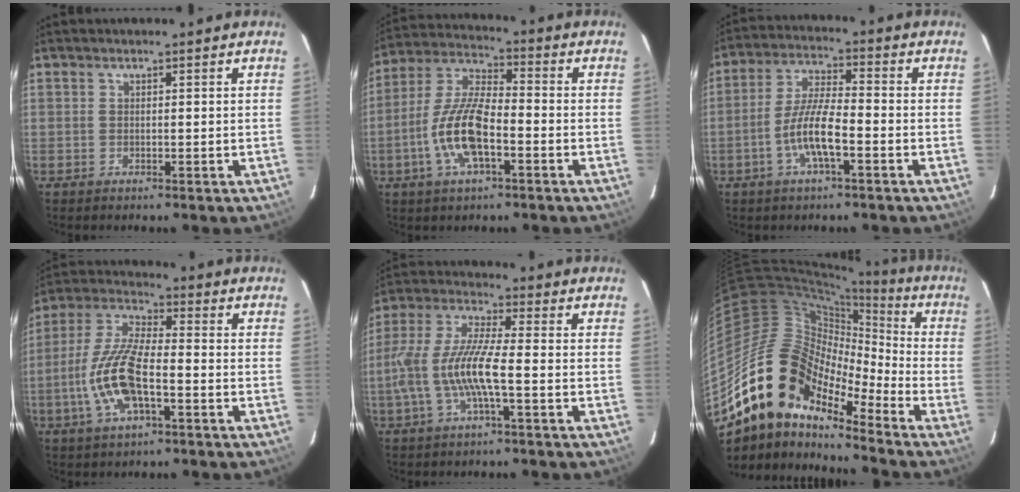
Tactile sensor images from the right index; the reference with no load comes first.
{"total": 12.6, "force": [-4.3, 4.4, 11.0], "torque": [-0.235, 0.001, -0.083]}
{"total": 8.3, "force": [-3.4, 1.6, 7.4], "torque": [-0.152, 0.002, -0.064]}
{"total": 13.2, "force": [-4.1, 4.5, 11.7], "torque": [-0.250, -0.001, -0.082]}
{"total": 12.1, "force": [-3.1, 1.9, 11.5], "torque": [-0.242, -0.002, -0.059]}
{"total": 18.1, "force": [-12.5, 8.9, 9.6], "torque": [-0.168, 0.000, -0.248]}